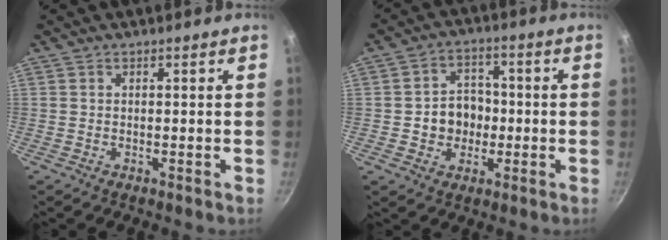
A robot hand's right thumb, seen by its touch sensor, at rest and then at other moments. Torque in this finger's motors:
{"motor_torque": [-0.20, 0.29, 0.06, 0.01, 0.05]}